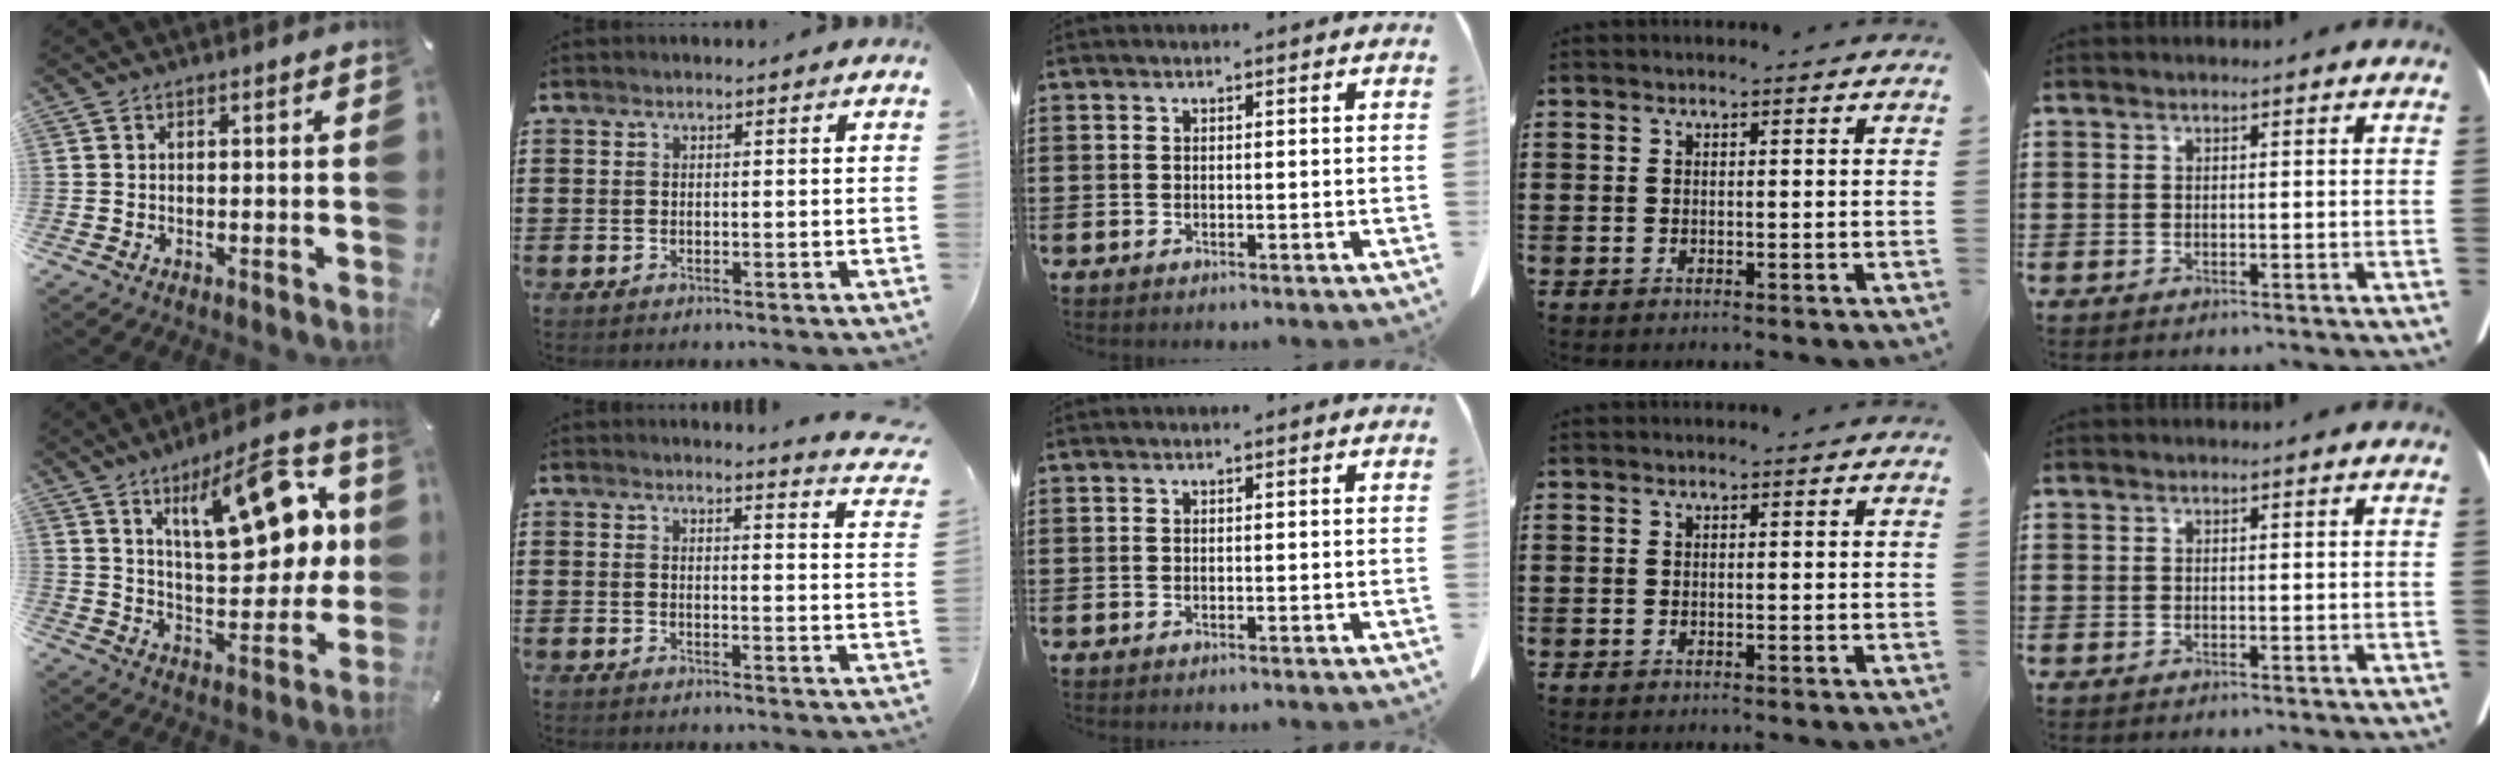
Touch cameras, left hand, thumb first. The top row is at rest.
{"thumb": {"total": 18.9, "force": [9.4, 7.8, 14.5], "torque": [-0.203, -0.042, 0.148]}, "index": {"total": 3.0, "force": [2.9, -0.6, 0.5], "torque": [-0.015, -0.019, 0.049]}}